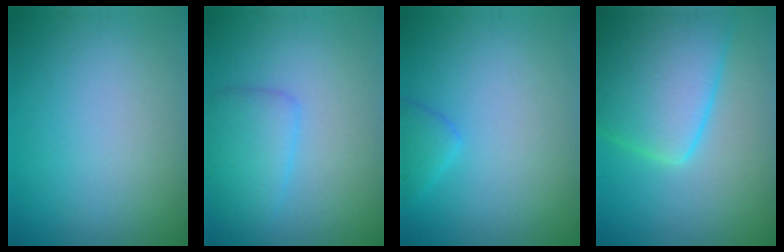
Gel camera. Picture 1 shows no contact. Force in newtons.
{"total": 3.1, "press": 3.1, "slide": 0.2}
{"total": 1.7, "press": 1.7, "slide": 0.1}
{"total": 10.0, "press": 10.0, "slide": 0.4}